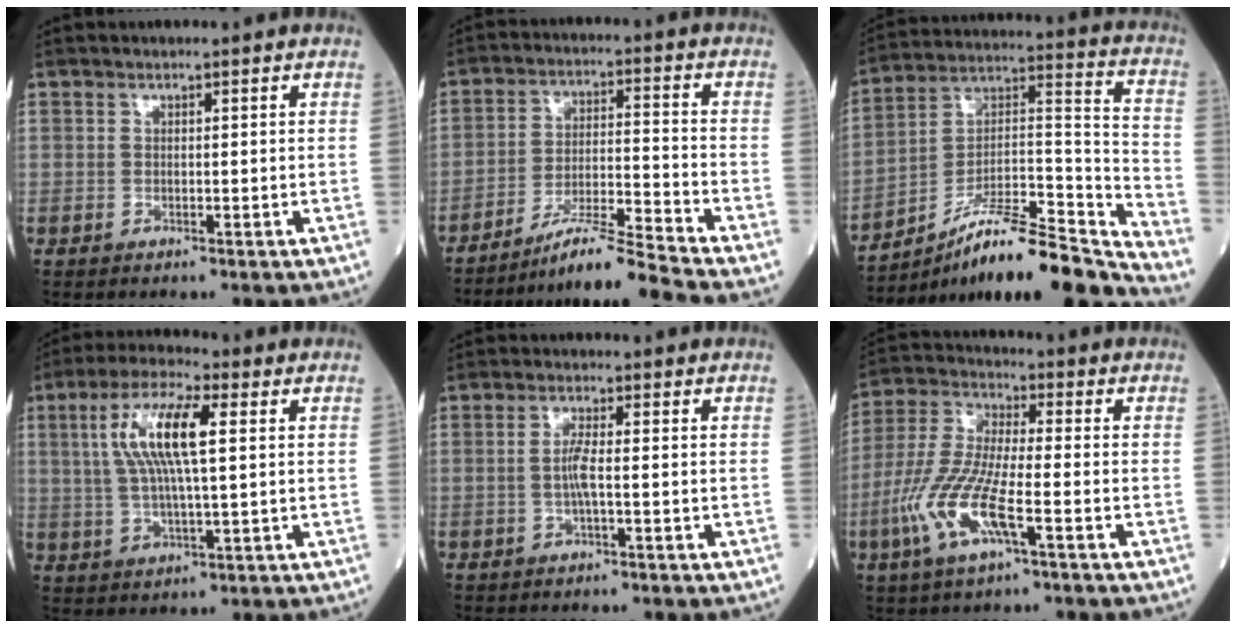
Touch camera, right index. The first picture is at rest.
{"total": 9.4, "force": [-8.4, -3.1, 2.9], "torque": [-0.050, -0.007, -0.152]}
{"total": 21.2, "force": [-18.4, 0.6, 10.5], "torque": [-0.138, 0.035, -0.301]}
{"total": 10.9, "force": [2.6, 1.9, 10.4], "torque": [-0.214, 0.014, 0.047]}
{"total": 2.7, "force": [-0.4, 0.0, 2.7], "torque": [-0.057, -0.001, -0.009]}
{"total": 11.9, "force": [-4.3, 2.1, 10.9], "torque": [-0.243, -0.007, -0.086]}